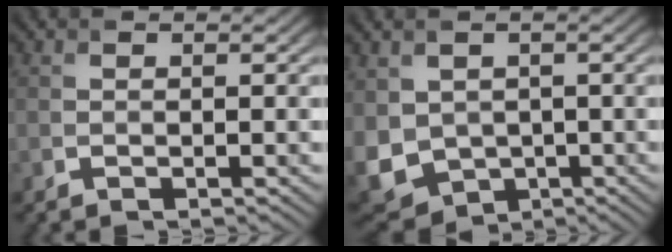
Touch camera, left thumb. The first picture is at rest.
{"total": 8.6, "force": [-0.7, 6.7, 5.4], "torque": [-0.158, -0.024, -0.012]}